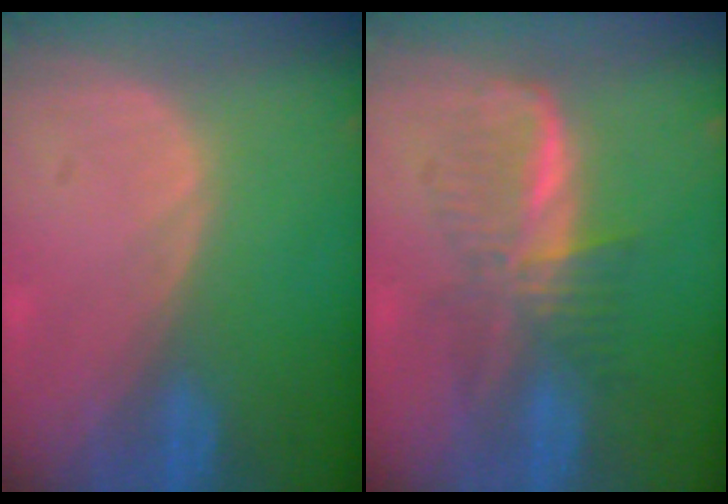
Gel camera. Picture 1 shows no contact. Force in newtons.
{"total": 5.9, "press": 5.8, "slide": 0.8}